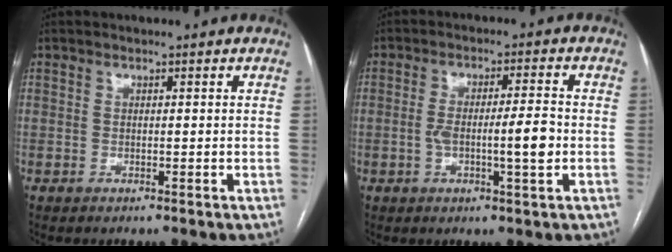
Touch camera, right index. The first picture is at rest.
{"total": 6.9, "force": [-1.2, 0.7, 6.7], "torque": [-0.120, 0.006, -0.018]}